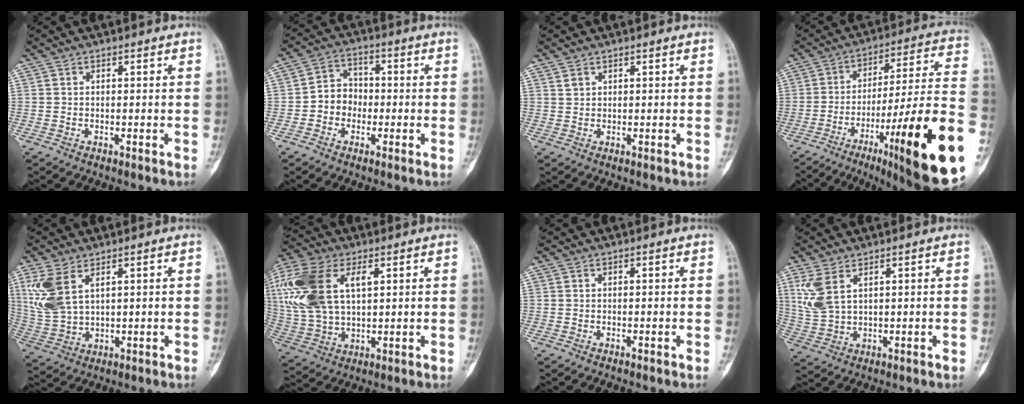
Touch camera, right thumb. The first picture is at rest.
{"total": 6.5, "force": [-1.4, 5.8, 2.8], "torque": [-0.017, 0.024, -0.038]}
{"total": 1.2, "force": [0.8, 0.8, 0.4], "torque": [0.000, -0.002, 0.016]}
{"total": 29.0, "force": [-11.2, 3.7, 26.5], "torque": [-0.331, 0.045, -0.166]}
{"total": 9.4, "force": [4.1, 5.1, 6.7], "torque": [-0.148, -0.004, 0.096]}
{"total": 20.2, "force": [6.2, 11.6, 15.3], "torque": [-0.344, 0.004, 0.119]}
{"total": 0.0}
{"total": 6.7, "force": [3.2, 3.6, 4.8], "torque": [-0.105, -0.003, 0.076]}